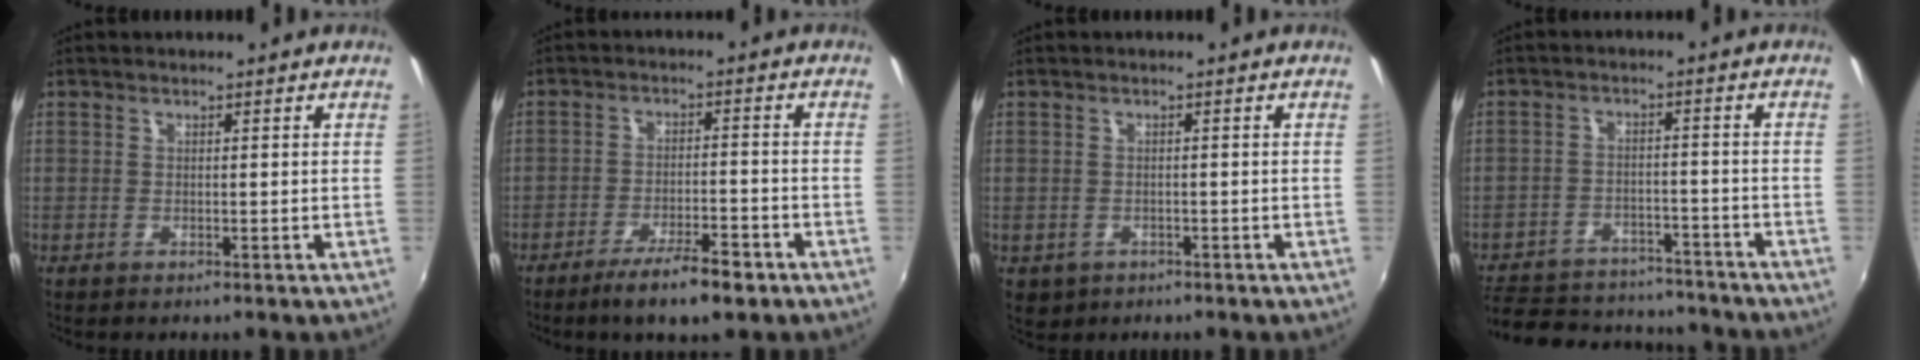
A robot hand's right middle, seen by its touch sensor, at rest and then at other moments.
{"total": 7.9, "force": [-5.5, 1.7, 5.4], "torque": [-0.112, -0.007, -0.088]}
{"total": 3.4, "force": [-1.1, 3.0, 1.3], "torque": [-0.034, -0.006, -0.008]}
{"total": 20.7, "force": [-17.1, 8.5, 8.0], "torque": [-0.187, 0.006, -0.229]}